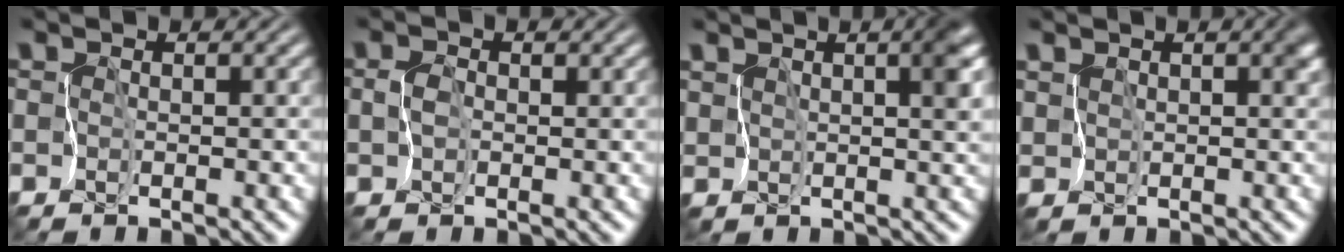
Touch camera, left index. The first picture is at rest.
{"total": 1.4, "force": [0.0, 1.1, 0.9], "torque": [-0.016, 0.003, -0.003]}
{"total": 4.8, "force": [1.7, 2.0, 4.0], "torque": [-0.058, 0.006, 0.028]}
{"total": 2.1, "force": [0.9, 1.0, 1.5], "torque": [-0.031, 0.000, 0.015]}